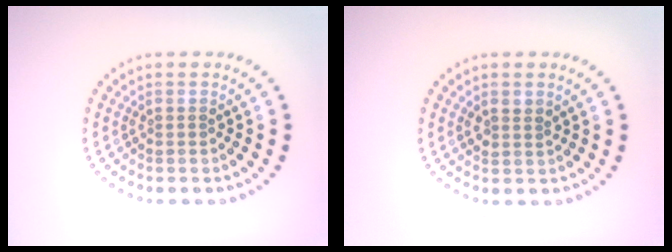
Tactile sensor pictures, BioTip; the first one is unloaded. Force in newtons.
{"total": 1.3, "press": 1.1, "slide": 0.7}